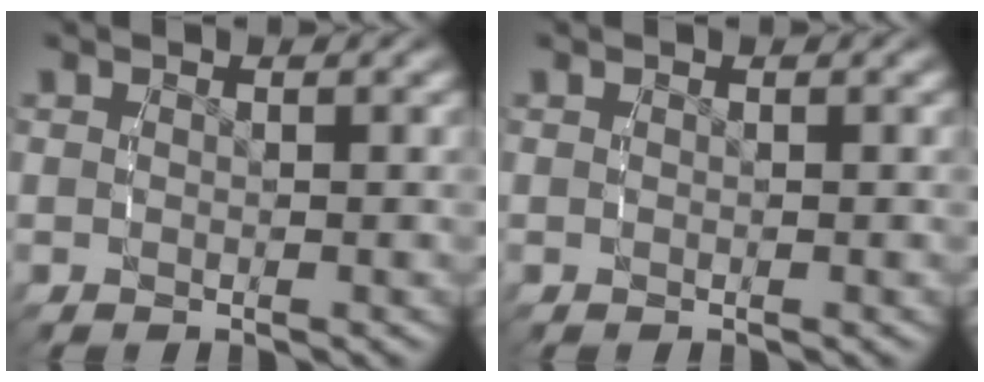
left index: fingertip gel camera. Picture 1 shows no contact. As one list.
[{"total": 0.0}]